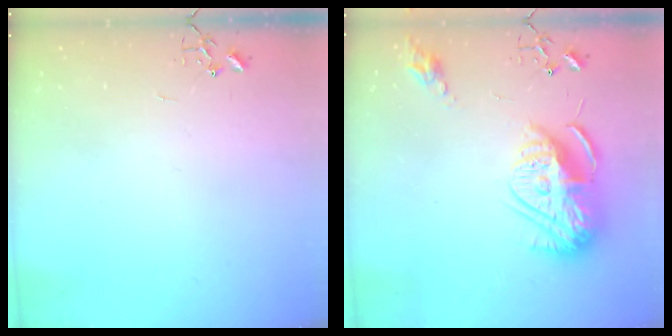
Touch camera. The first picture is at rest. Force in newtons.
{"total": 15.8, "press": 15.8, "slide": 1.4}